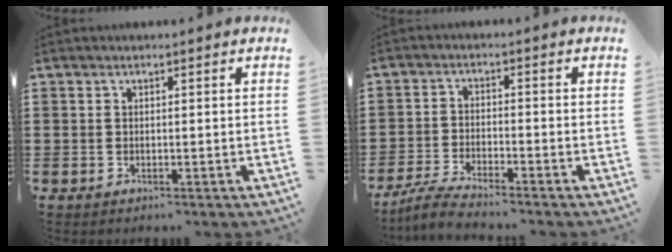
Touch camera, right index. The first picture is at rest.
{"total": 4.1, "force": [-3.9, -0.4, 1.2], "torque": [-0.035, -0.009, -0.080]}